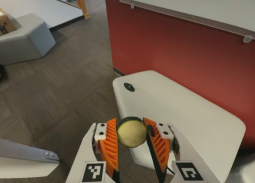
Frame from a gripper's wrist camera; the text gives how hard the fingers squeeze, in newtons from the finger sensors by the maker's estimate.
{"total": 11.6, "left": 11.8, "right": 11.5}